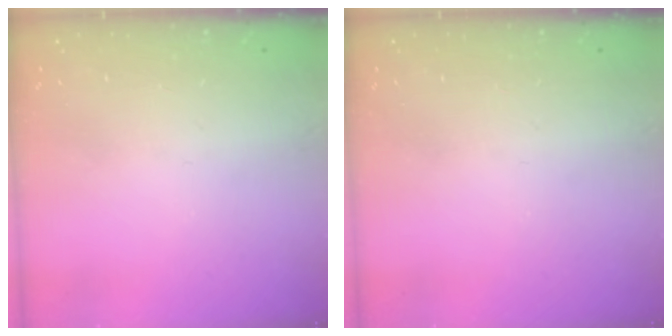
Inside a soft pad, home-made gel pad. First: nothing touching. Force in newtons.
{"total": 0.0}